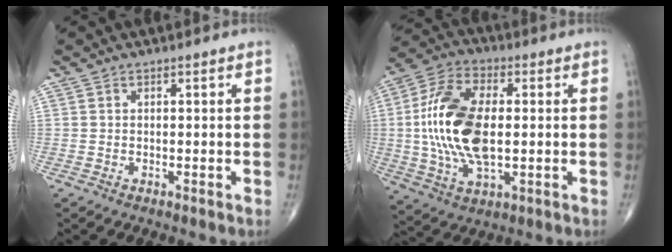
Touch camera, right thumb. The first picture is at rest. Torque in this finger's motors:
{"motor_torque": [1.96, 2.75, 1.72, -0.46, 0.23]}